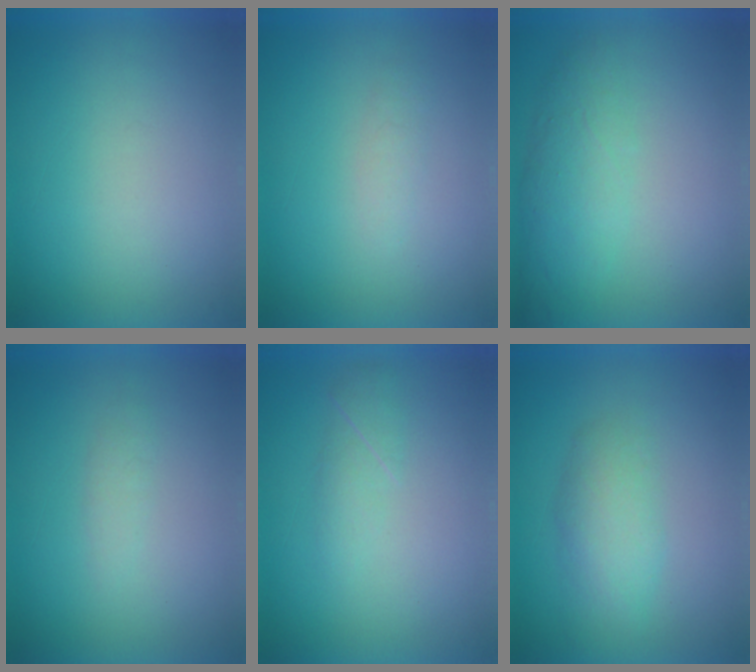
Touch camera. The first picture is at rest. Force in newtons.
{"total": 1.3}
{"total": 3.9}
{"total": 1.3}
{"total": 2.1}
{"total": 4.0}